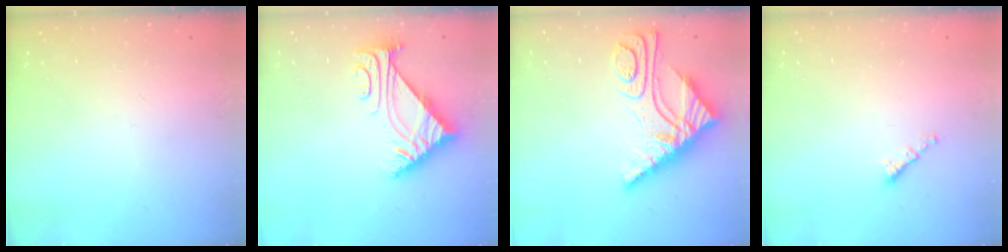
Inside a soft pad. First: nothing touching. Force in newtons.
{"total": 5.6, "press": 5.5, "slide": 0.8}
{"total": 13.2, "press": 13.1, "slide": 1.5}
{"total": 1.3, "press": 1.2, "slide": 0.5}